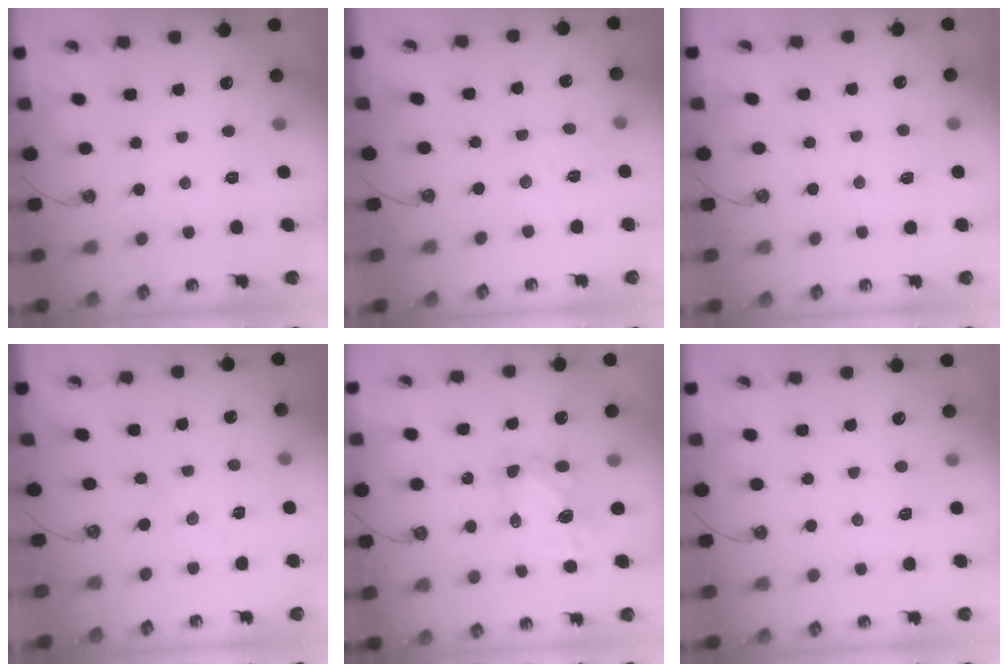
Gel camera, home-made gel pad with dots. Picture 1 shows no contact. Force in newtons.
{"total": 2.3, "press": 2.3, "slide": 0.5}
{"total": 3.8, "press": 3.7, "slide": 0.5}
{"total": 0.0}
{"total": 6.6, "press": 6.5, "slide": 0.7}
{"total": 2.9, "press": 2.9, "slide": 0.4}